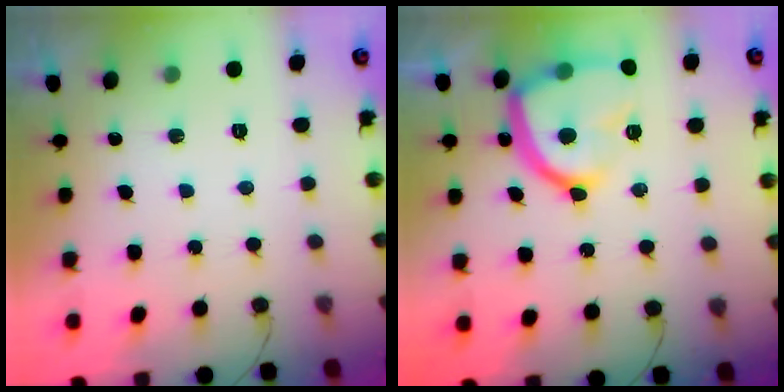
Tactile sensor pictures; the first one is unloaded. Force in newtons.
{"total": 17.4, "press": 17.3, "slide": 1.7}